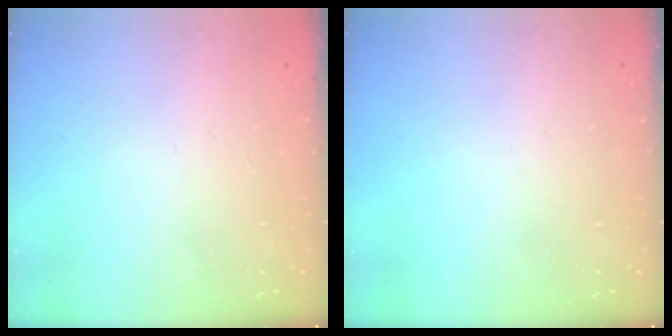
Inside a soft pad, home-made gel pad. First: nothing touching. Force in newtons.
{"total": 0.0}